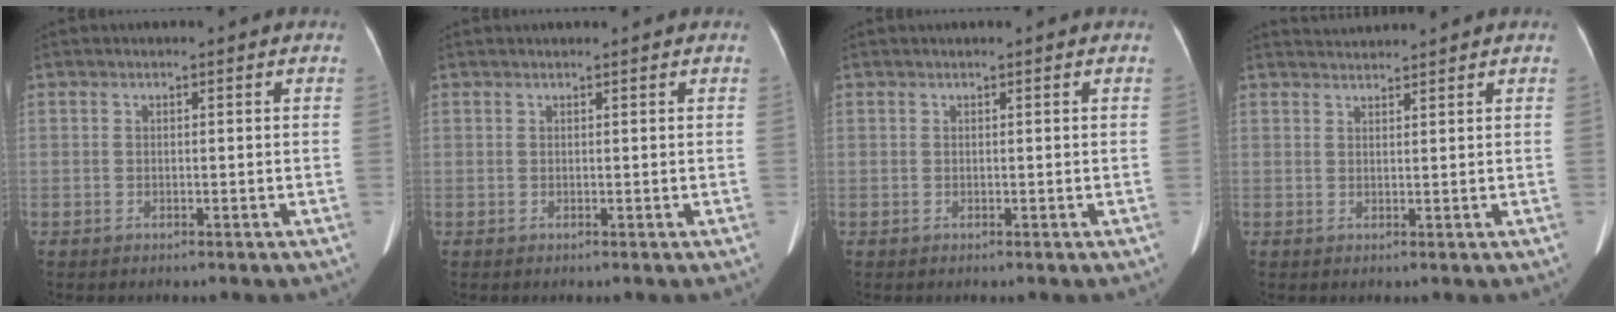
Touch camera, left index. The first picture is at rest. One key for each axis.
{"total": 1.2, "fx": 1.1, "fy": -0.1, "fz": 0.3, "tx": -0.008, "ty": 0.014, "tz": 0.018}
{"total": 0.0}
{"total": 2.3, "fx": 2.2, "fy": -0.7, "fz": -0.3, "tx": 0.000, "ty": 0.012, "tz": 0.049}